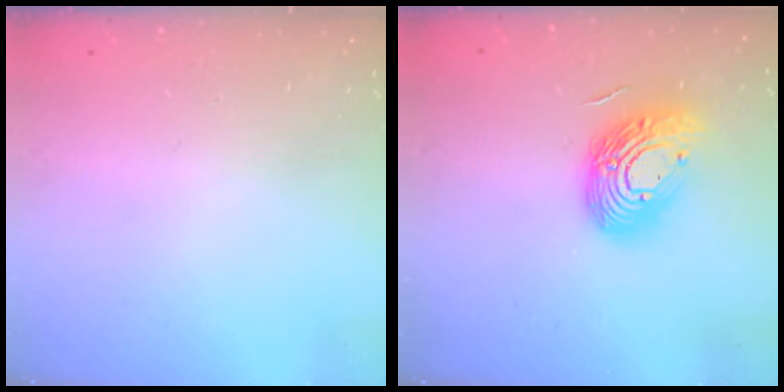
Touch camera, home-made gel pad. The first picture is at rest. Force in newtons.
{"total": 17.3, "press": 17.2, "slide": 1.2}